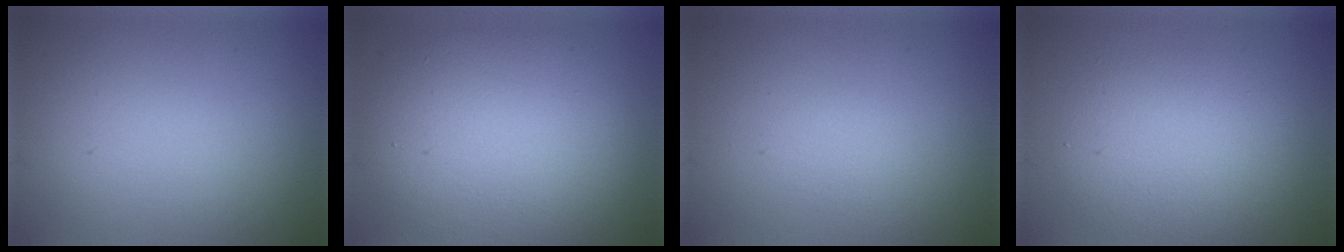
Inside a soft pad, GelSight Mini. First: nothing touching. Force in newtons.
{"total": 10.3, "press": 10.3, "slide": 0.4}
{"total": 0.7, "press": 0.7, "slide": 0.0}
{"total": 4.4, "press": 4.4, "slide": 0.2}